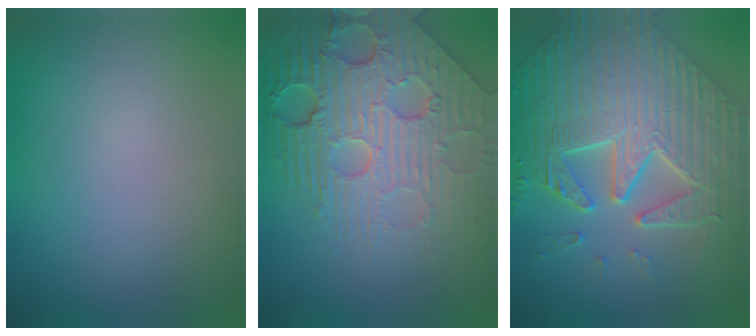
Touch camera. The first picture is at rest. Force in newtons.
{"total": 8.6, "press": 5.9, "slide": 6.2}
{"total": 8.5, "press": 7.1, "slide": 4.7}